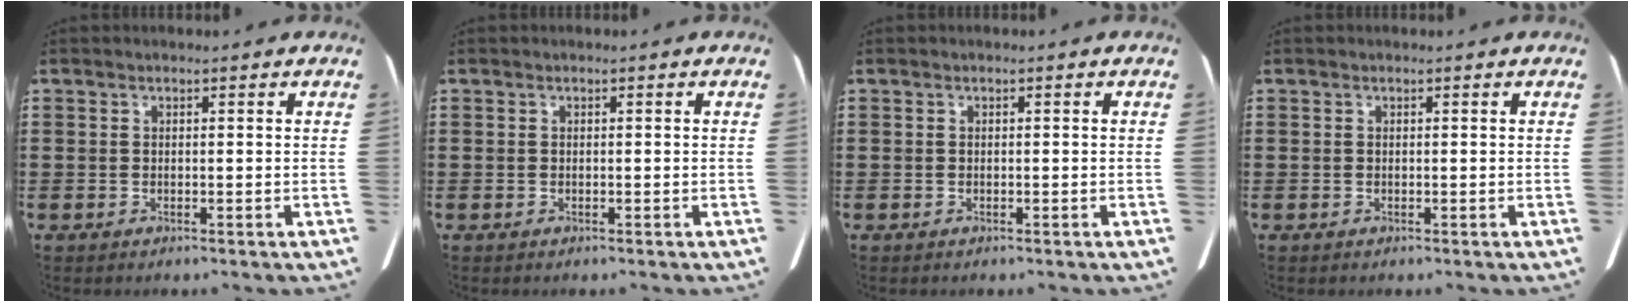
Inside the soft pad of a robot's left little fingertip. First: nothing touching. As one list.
[{"total": 0.0}, {"total": 0.0}, {"total": 0.0}]